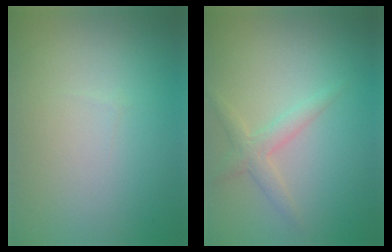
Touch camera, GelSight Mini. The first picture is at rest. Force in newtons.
{"total": 2.0, "press": 2.0, "slide": 0.0}